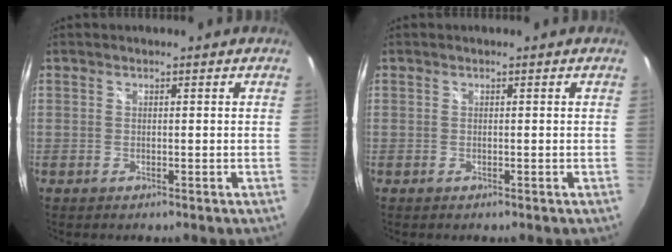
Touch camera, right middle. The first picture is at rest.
{"total": 0.0}